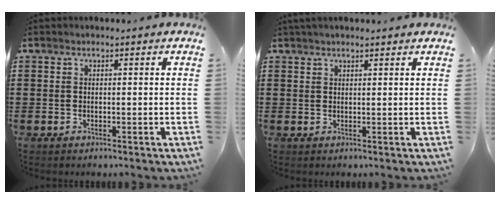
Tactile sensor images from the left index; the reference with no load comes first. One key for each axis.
{"total": 1.4, "fx": 1.2, "fy": 0.2, "fz": 0.6, "tx": -0.013, "ty": 0.001, "tz": 0.024}